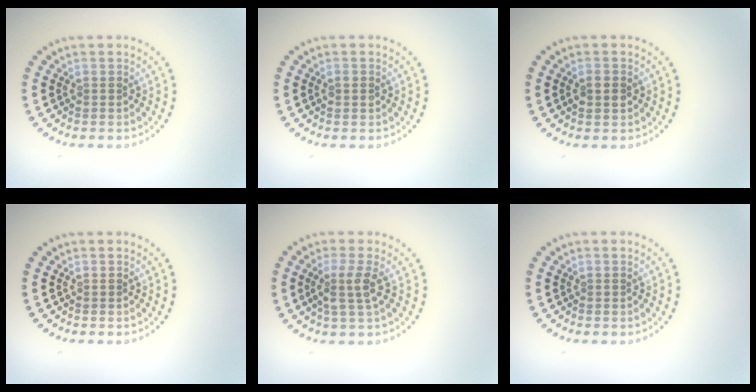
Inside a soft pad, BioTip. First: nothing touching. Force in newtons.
{"total": 1.0, "press": 1.0, "slide": 0.0}
{"total": 1.5, "press": 1.4, "slide": 0.1}
{"total": 0.0}
{"total": 2.3, "press": 1.9, "slide": 1.3}
{"total": 0.0}